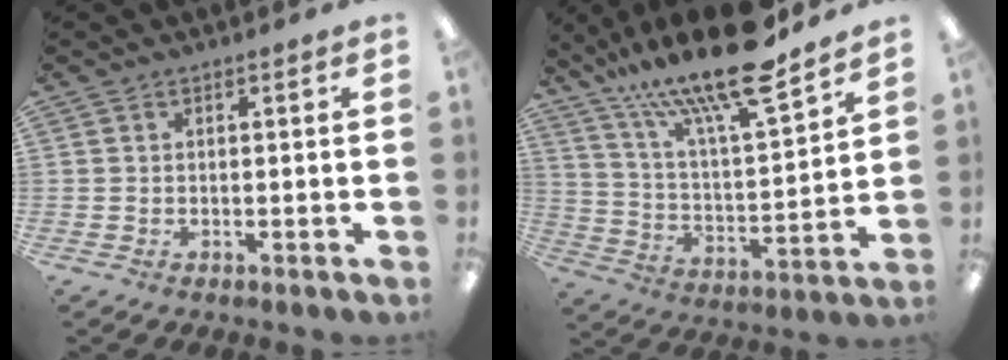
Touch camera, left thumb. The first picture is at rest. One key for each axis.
{"total": 20.8, "fx": 16.6, "fy": 4.7, "fz": 11.7, "tx": -0.199, "ty": -0.118, "tz": 0.280}